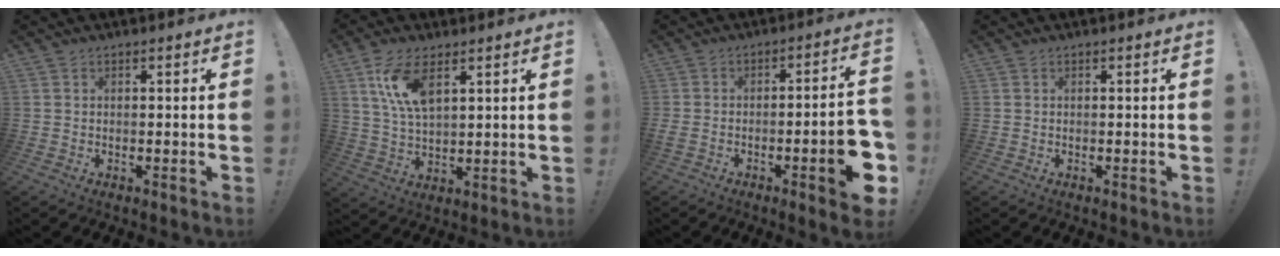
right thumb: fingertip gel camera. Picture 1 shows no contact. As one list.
[{"total": 10.4, "force": [5.1, 4.6, 7.8], "torque": [-0.155, -0.017, 0.090]}, {"total": 11.4, "force": [-4.2, 2.1, 10.4], "torque": [-0.153, 0.010, -0.064]}, {"total": 0.0}]